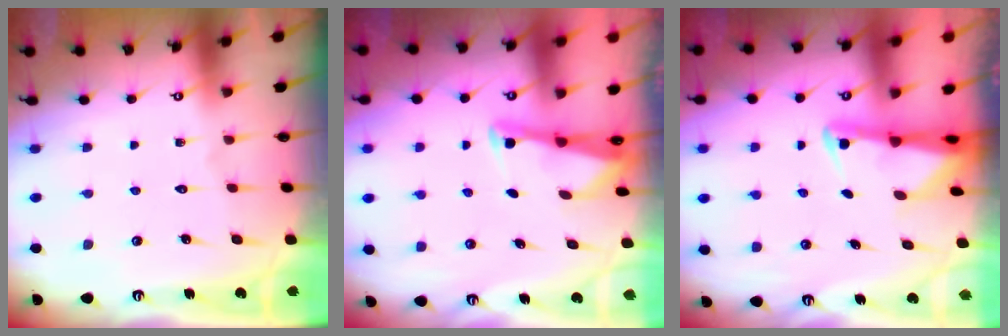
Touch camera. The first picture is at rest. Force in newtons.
{"total": 2.5, "press": 2.5, "slide": 0.2}
{"total": 2.3, "press": 2.2, "slide": 0.6}